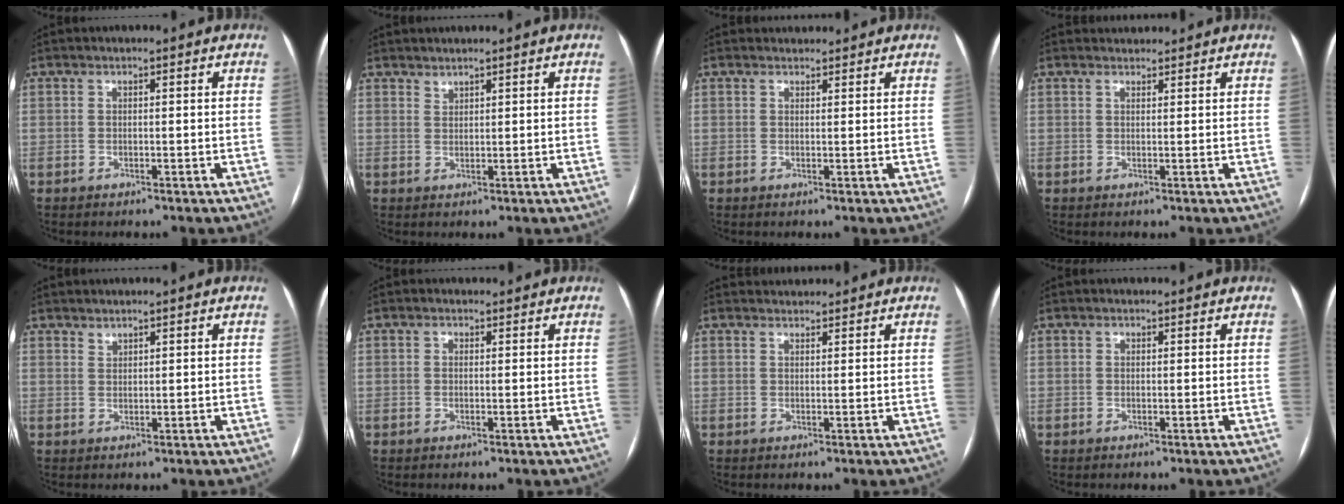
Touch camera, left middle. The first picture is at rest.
{"total": 1.2, "force": [1.2, 0.2, 0.1], "torque": [-0.003, 0.001, 0.024]}
{"total": 1.8, "force": [1.7, 0.7, -0.1], "torque": [0.001, 0.012, 0.025]}
{"total": 2.1, "force": [2.1, 0.5, -0.1], "torque": [-0.001, 0.017, 0.033]}
{"total": 1.1, "force": [1.0, 0.3, 0.1], "torque": [-0.003, 0.000, 0.021]}
{"total": 1.1, "force": [0.7, 0.8, 0.2], "torque": [-0.004, 0.009, 0.008]}
{"total": 2.5, "force": [2.5, 0.5, -0.1], "torque": [-0.001, 0.020, 0.041]}
{"total": 0.6, "force": [0.4, 0.4, 0.1], "torque": [-0.006, 0.004, 0.006]}